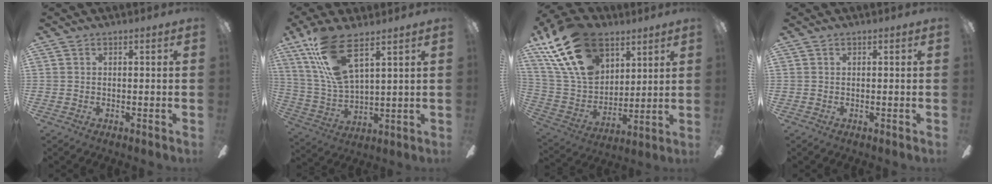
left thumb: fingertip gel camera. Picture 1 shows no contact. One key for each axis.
{"total": 14.6, "fx": 8.9, "fy": 4.7, "fz": 10.6, "tx": -0.241, "ty": -0.033, "tz": 0.159}
{"total": 23.4, "fx": 13.3, "fy": 13.7, "fz": 13.5, "tx": -0.288, "ty": -0.053, "tz": 0.242}
{"total": 0.0}